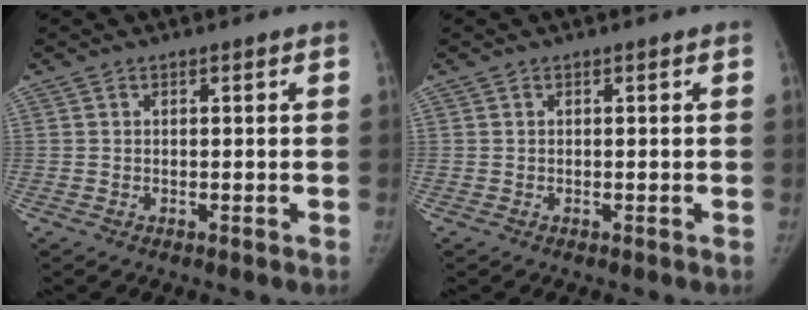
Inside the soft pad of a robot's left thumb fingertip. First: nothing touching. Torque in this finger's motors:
{"motor_torque": [0.03, 0.01, 0.10, -0.06, 0.04]}